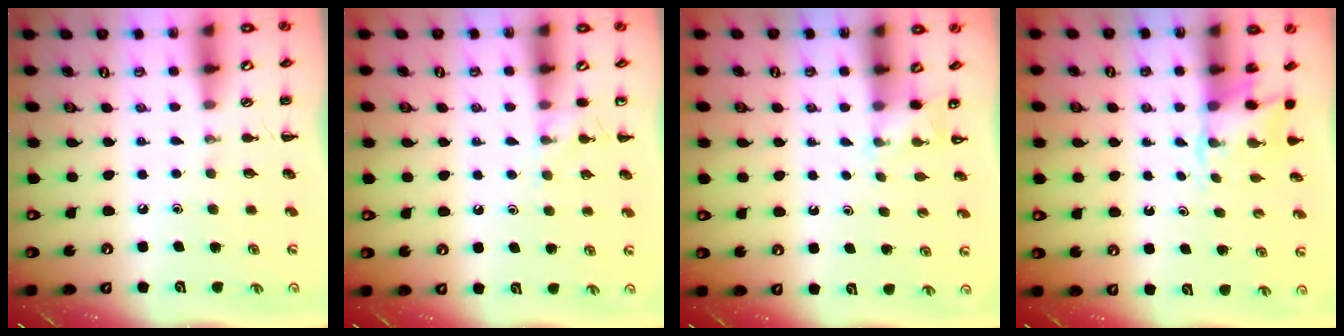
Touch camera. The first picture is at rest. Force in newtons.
{"total": 6.4, "press": 6.1, "slide": 1.9}
{"total": 2.2, "press": 2.1, "slide": 0.7}
{"total": 2.8, "press": 2.6, "slide": 1.0}